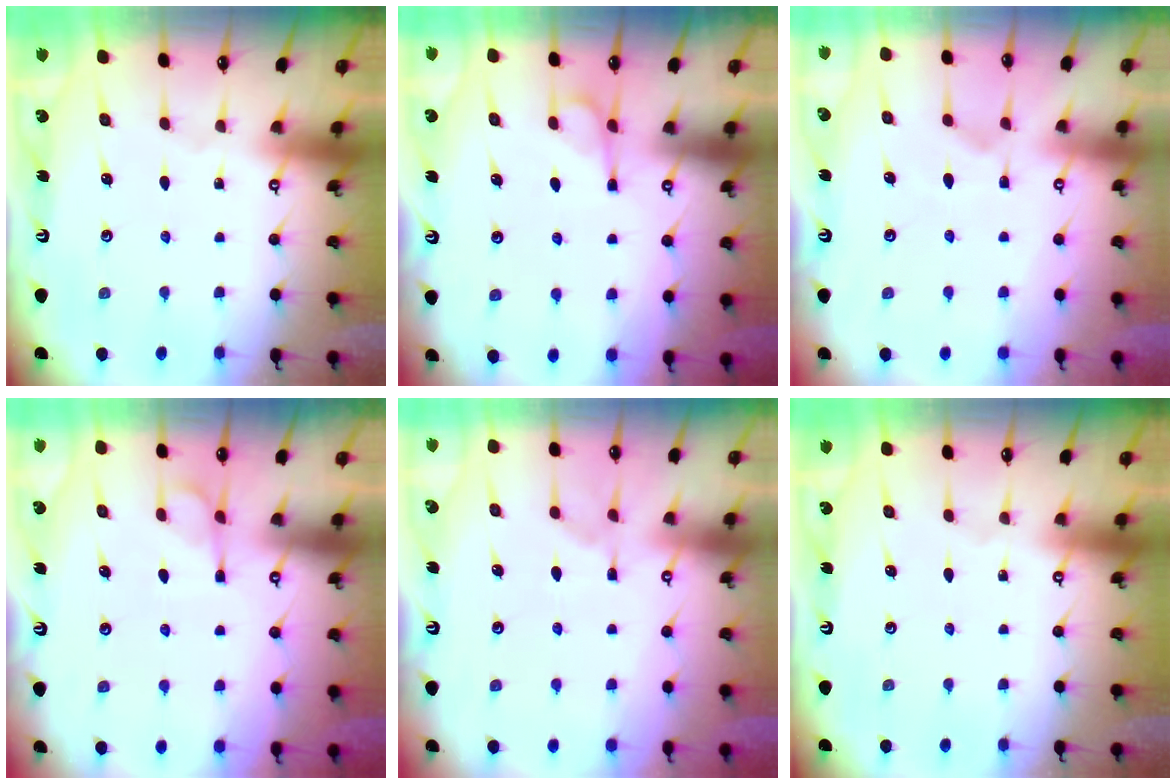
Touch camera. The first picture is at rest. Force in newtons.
{"total": 2.9, "press": 2.7, "slide": 1.1}
{"total": 2.0, "press": 1.5, "slide": 1.3}
{"total": 1.2, "press": 0.2, "slide": 1.2}
{"total": 1.6, "press": 0.8, "slide": 1.4}
{"total": 0.0}